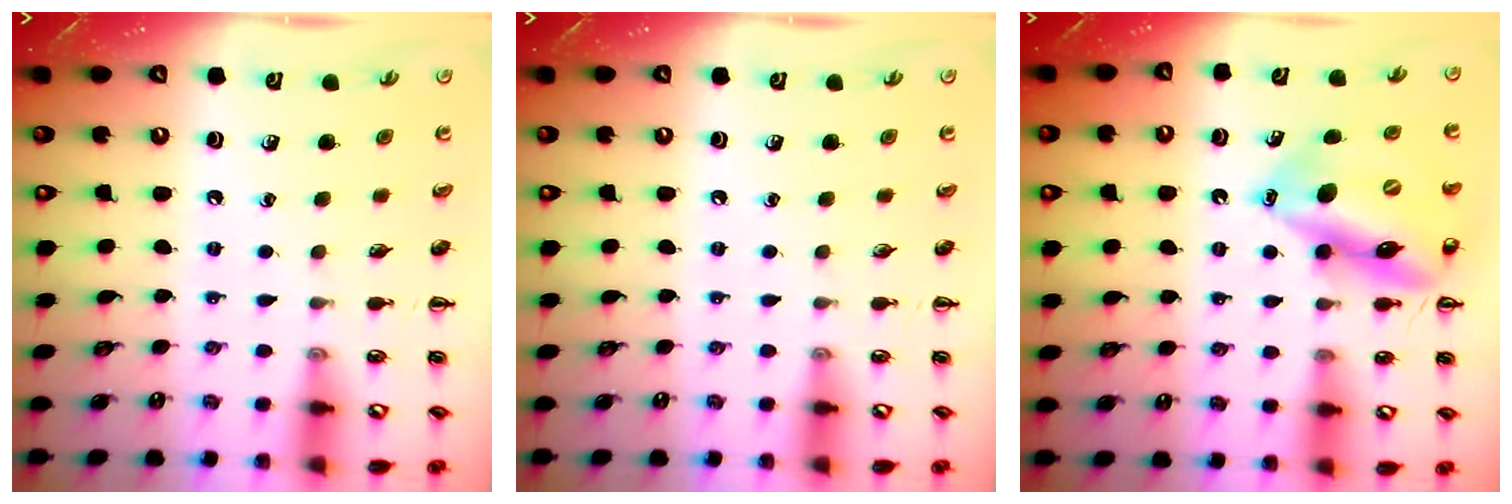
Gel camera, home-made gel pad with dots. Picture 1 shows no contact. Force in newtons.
{"total": 0.0}
{"total": 15.8, "press": 15.0, "slide": 4.9}